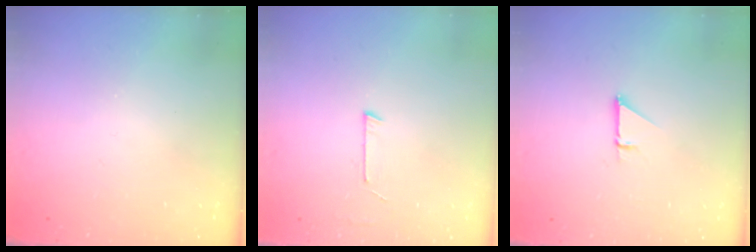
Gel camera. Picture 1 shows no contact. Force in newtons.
{"total": 2.7, "press": 2.7, "slide": 0.2}
{"total": 0.9, "press": 0.9, "slide": 0.1}